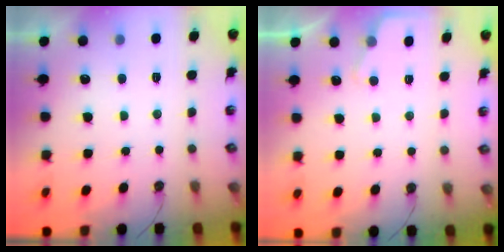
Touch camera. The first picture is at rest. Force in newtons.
{"total": 3.4, "press": 3.3, "slide": 0.5}